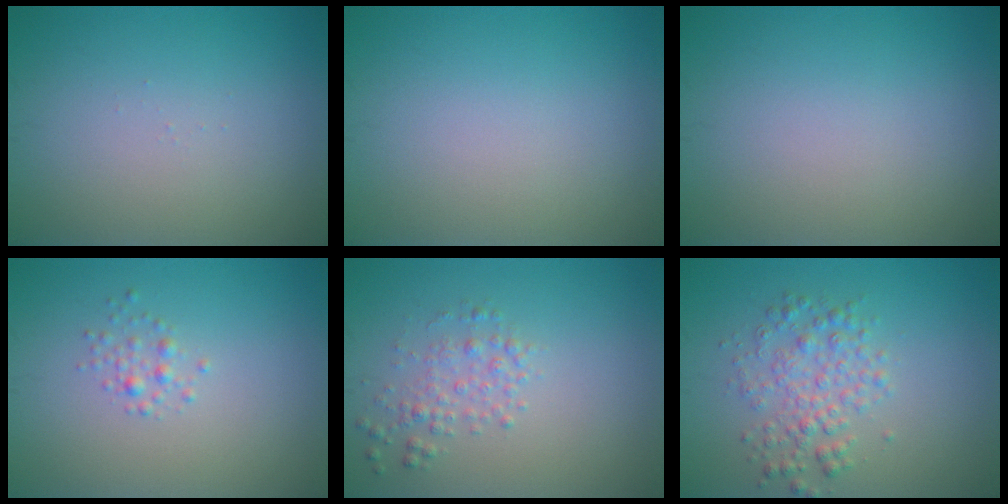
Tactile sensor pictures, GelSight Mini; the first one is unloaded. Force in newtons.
{"total": 0.0}
{"total": 0.0}
{"total": 1.2, "press": 1.2, "slide": 0.0}
{"total": 2.0, "press": 2.0, "slide": 0.1}
{"total": 3.2, "press": 3.2, "slide": 0.0}